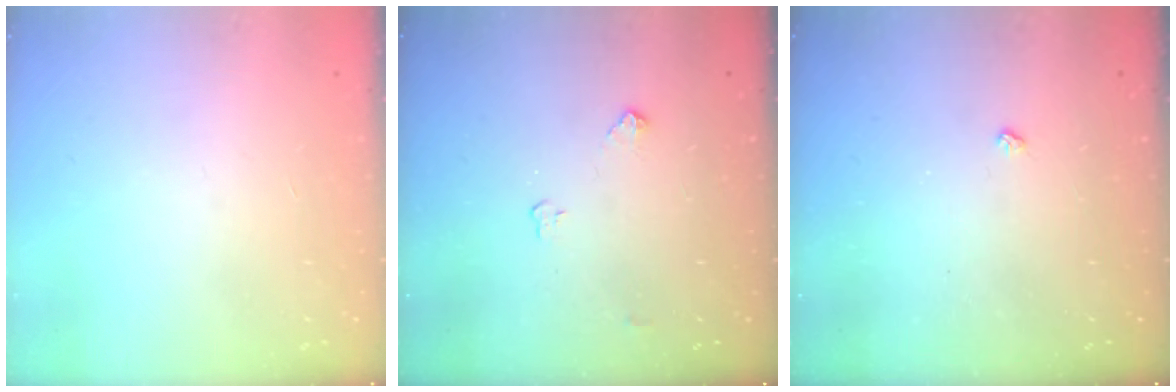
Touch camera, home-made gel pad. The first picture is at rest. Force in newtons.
{"total": 3.7, "press": 3.7, "slide": 0.6}
{"total": 2.1, "press": 2.1, "slide": 0.4}